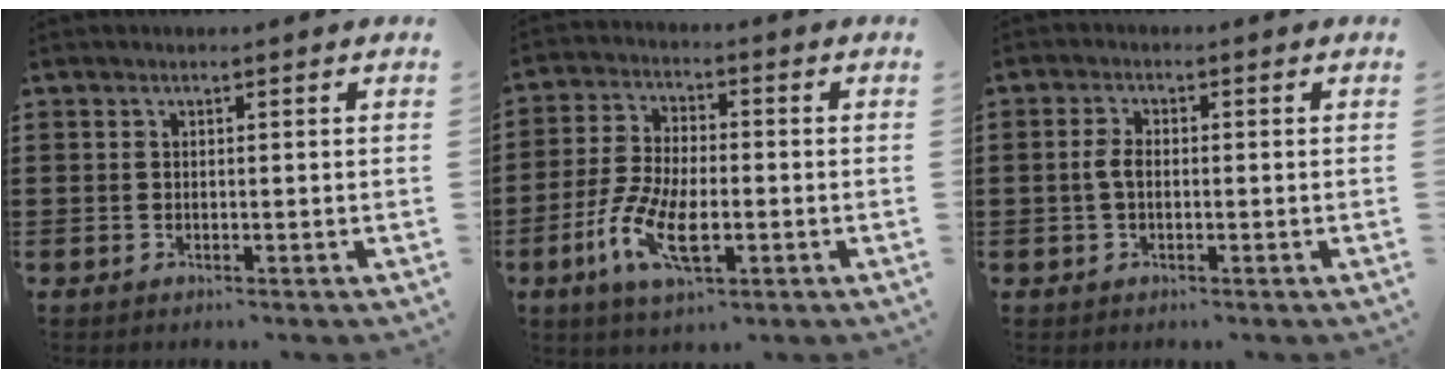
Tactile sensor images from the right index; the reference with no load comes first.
{"total": 9.4, "force": [-3.6, 3.7, 7.9], "torque": [-0.190, -0.015, -0.072]}
{"total": 2.5, "force": [-0.3, 1.2, 2.2], "torque": [-0.057, -0.004, -0.010]}